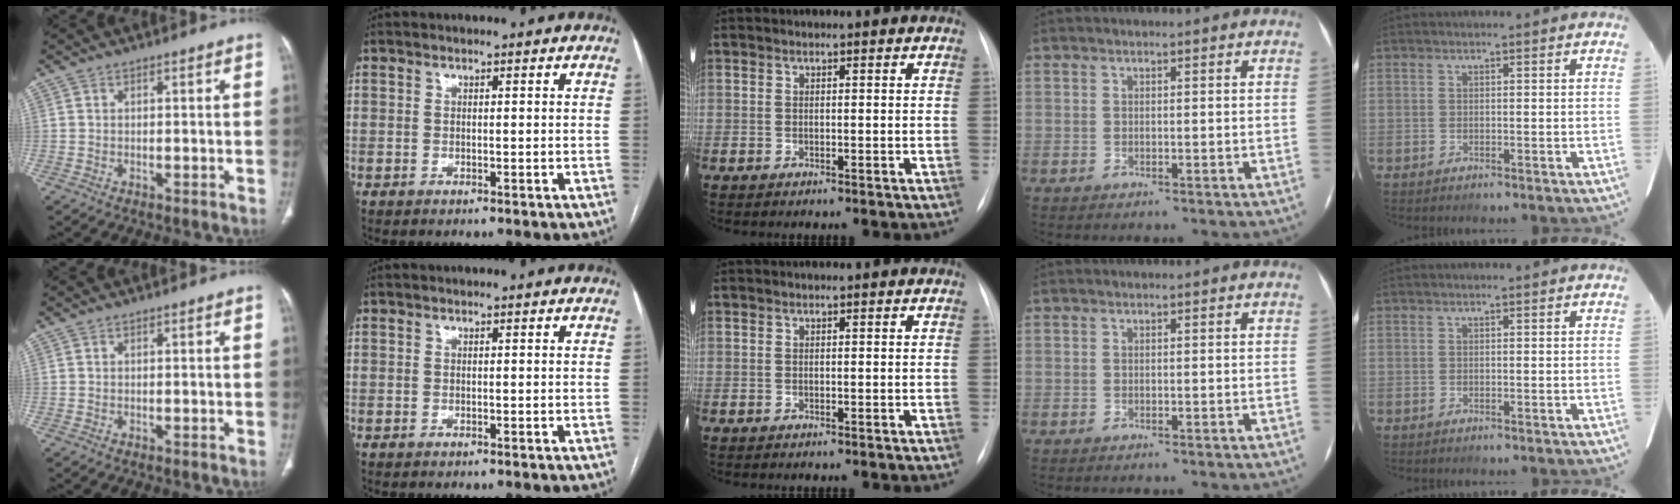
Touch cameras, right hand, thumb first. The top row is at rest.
{}